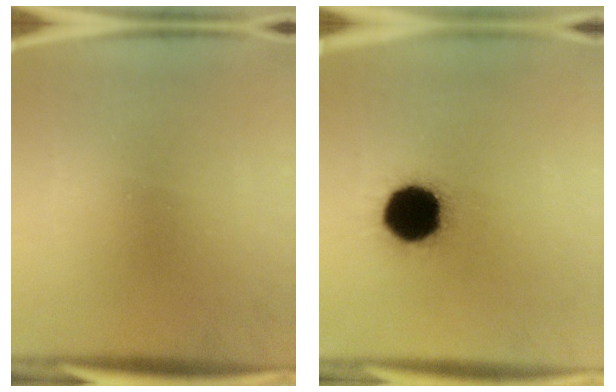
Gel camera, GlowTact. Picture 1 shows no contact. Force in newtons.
{"total": 19.7}